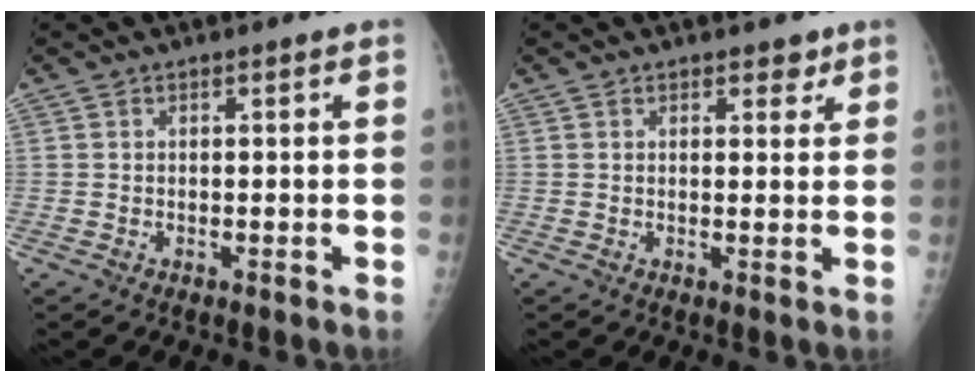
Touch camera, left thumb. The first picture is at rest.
{"total": 2.5, "force": [1.7, 1.4, 1.2], "torque": [0.004, -0.008, 0.020]}